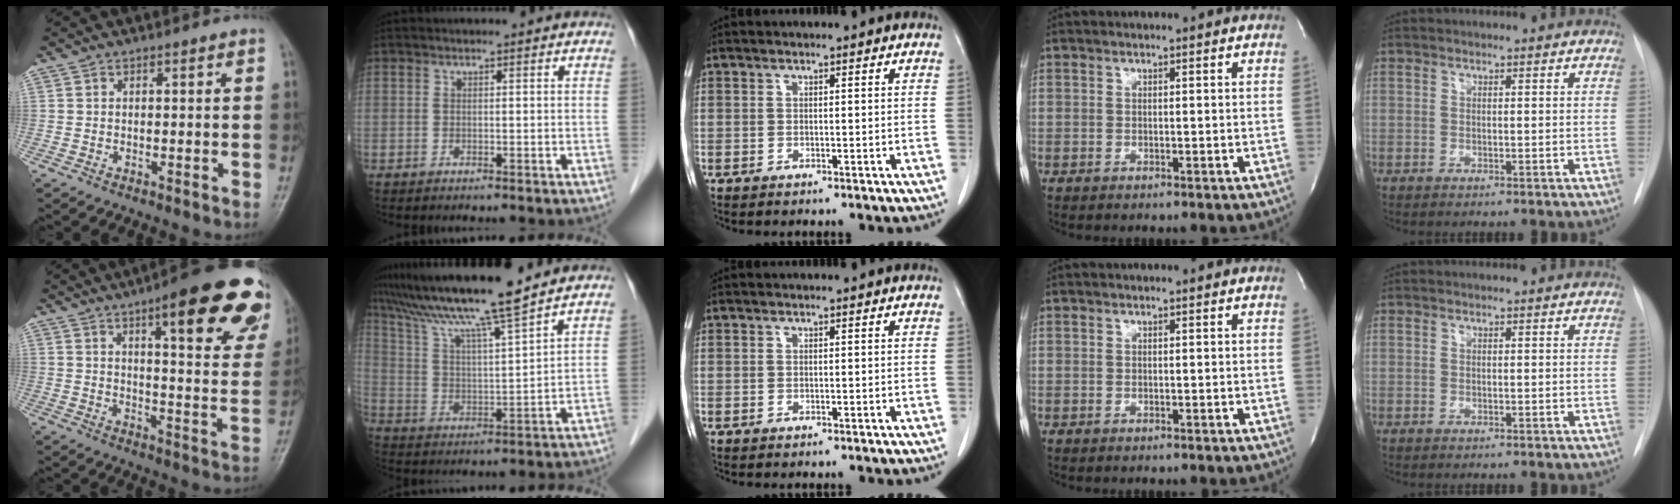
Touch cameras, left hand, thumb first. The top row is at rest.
{"thumb": {"total": 23.5, "force": [13.2, 6.0, 18.5], "torque": [-0.205, -0.043, 0.161]}, "index": {"total": 14.5, "force": [12.4, -1.2, 7.4], "torque": [-0.139, 0.009, 0.216]}}